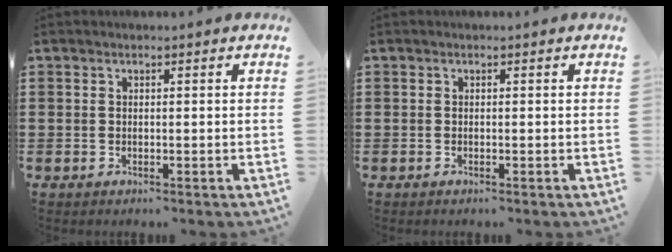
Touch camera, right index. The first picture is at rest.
{"total": 0.0}